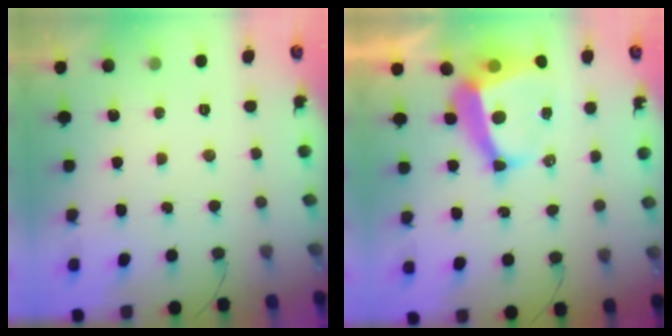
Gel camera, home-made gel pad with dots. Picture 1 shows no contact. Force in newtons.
{"total": 9.3, "press": 9.3, "slide": 1.0}